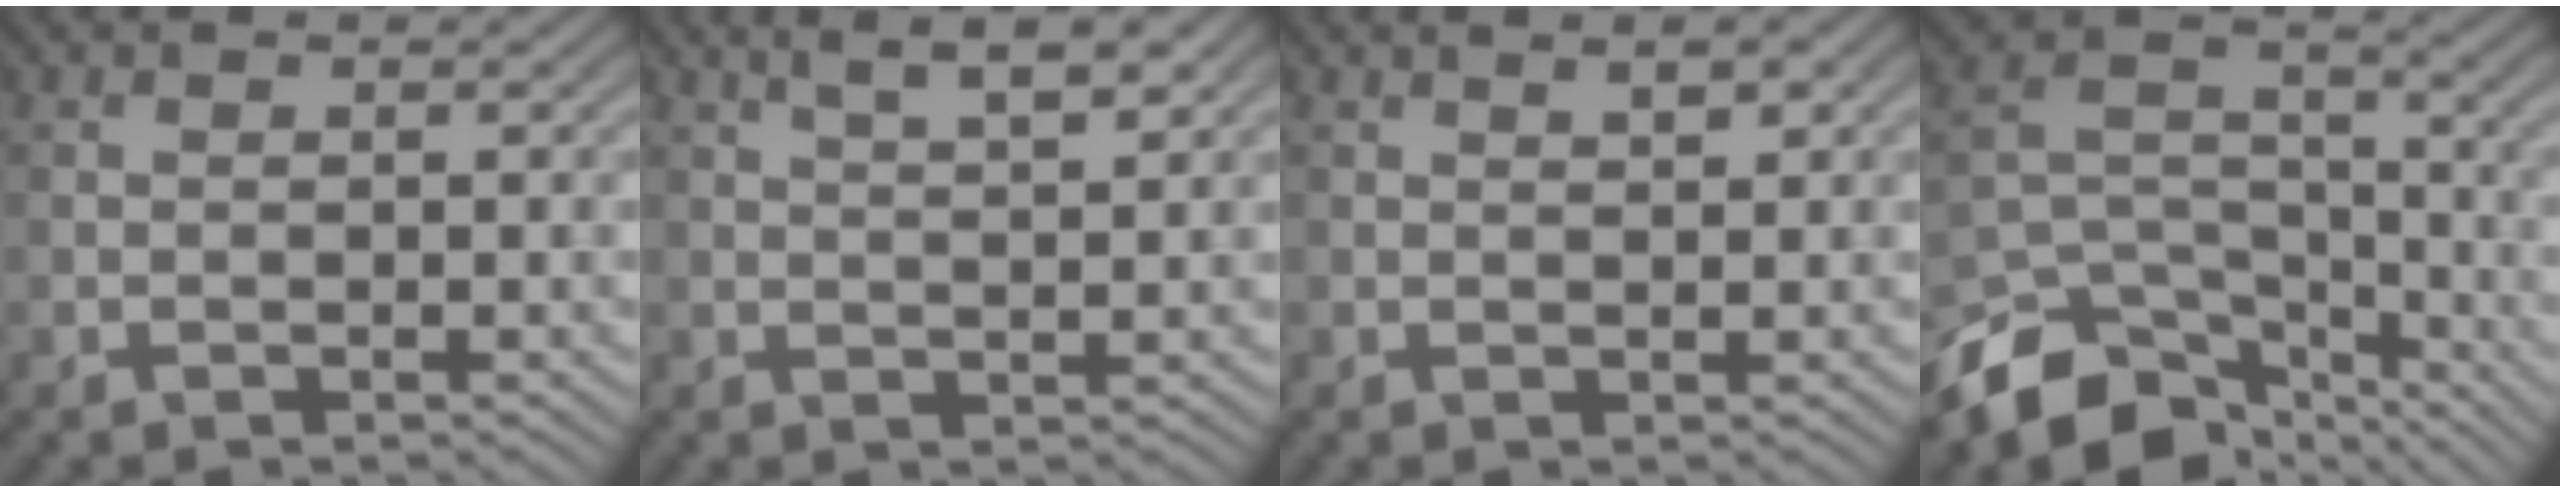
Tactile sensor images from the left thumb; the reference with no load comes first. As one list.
[{"total": 5.1, "force": [3.0, 1.1, 3.9], "torque": [-0.062, 0.009, 0.051]}, {"total": 2.3, "force": [1.3, 0.4, 1.8], "torque": [-0.023, -0.006, 0.019]}, {"total": 12.7, "force": [-9.3, 6.1, 6.1], "torque": [-0.138, -0.019, -0.168]}]